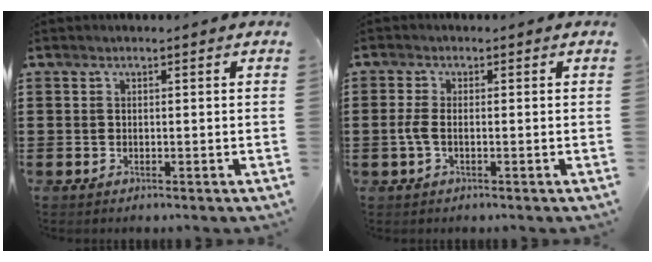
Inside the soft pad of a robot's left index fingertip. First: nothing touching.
{"total": 2.4, "force": [-0.6, 0.9, 2.1], "torque": [-0.053, -0.003, -0.015]}